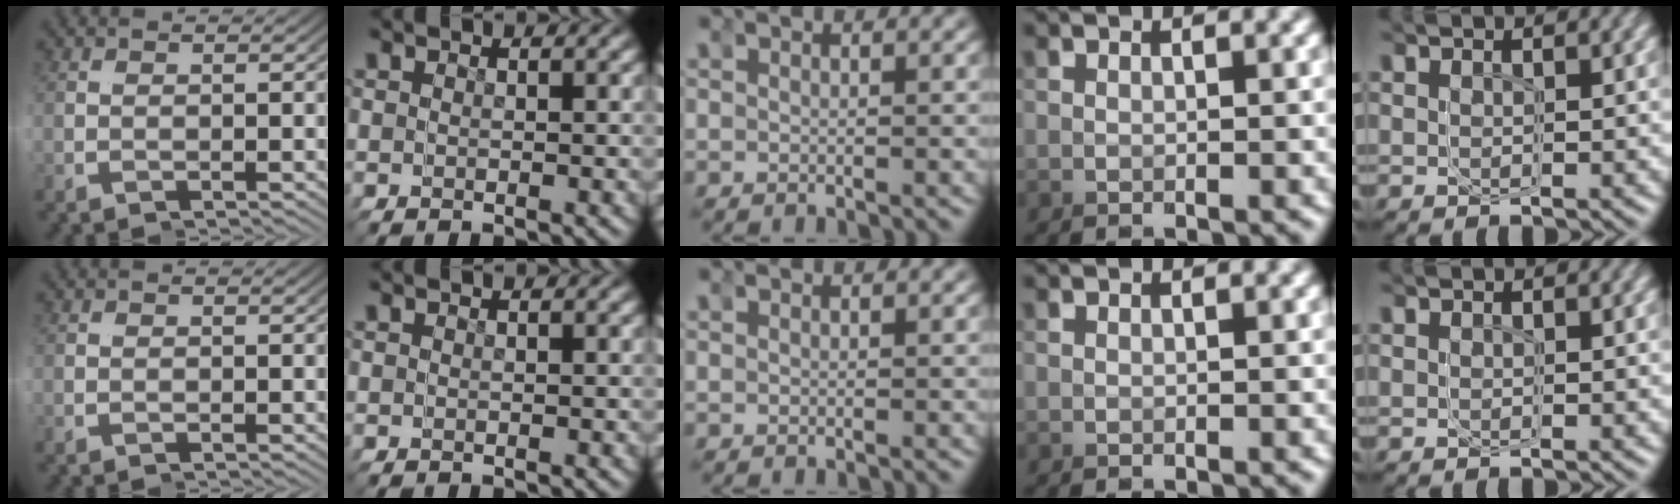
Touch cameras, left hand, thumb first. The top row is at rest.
{}